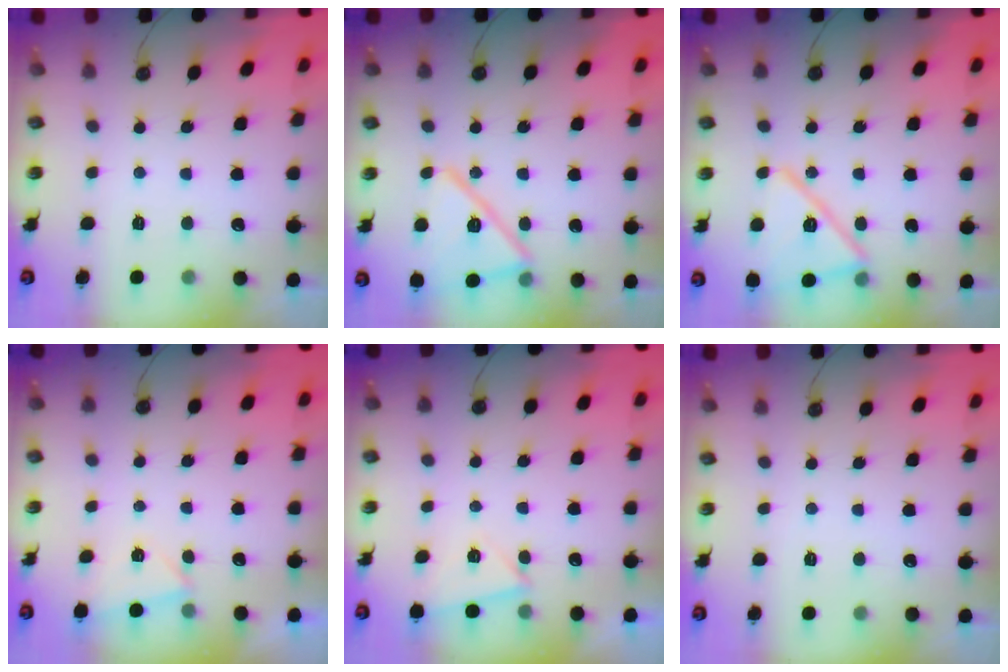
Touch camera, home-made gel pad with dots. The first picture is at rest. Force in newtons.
{"total": 16.8, "press": 16.8, "slide": 0.3}
{"total": 15.6, "press": 15.6, "slide": 0.5}
{"total": 2.8, "press": 1.9, "slide": 2.1}
{"total": 2.7, "press": 2.4, "slide": 1.2}
{"total": 0.0}